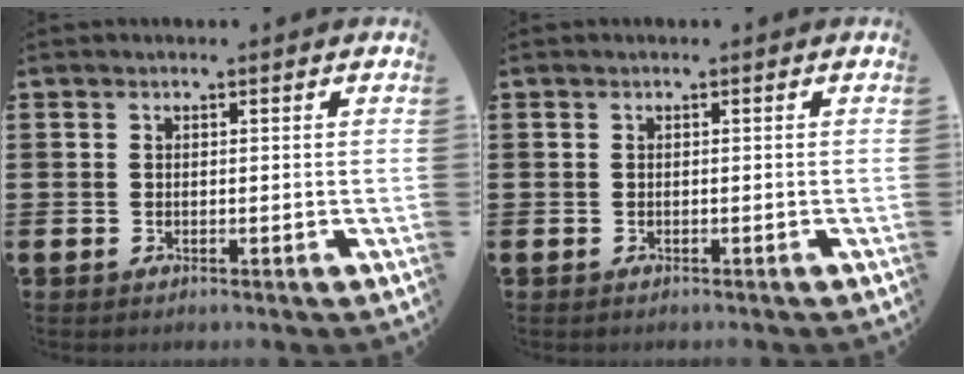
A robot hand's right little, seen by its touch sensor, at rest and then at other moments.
{"total": 0.0}